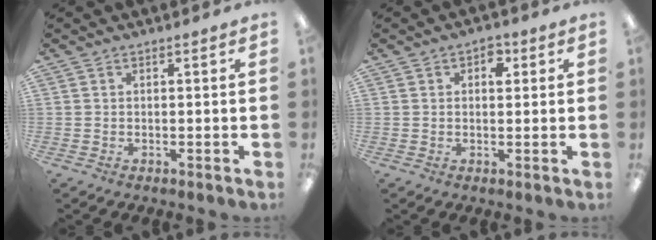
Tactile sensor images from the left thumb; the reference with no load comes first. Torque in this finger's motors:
{"motor_torque": [-0.09, 0.03, -0.36, 0.30, 0.00]}